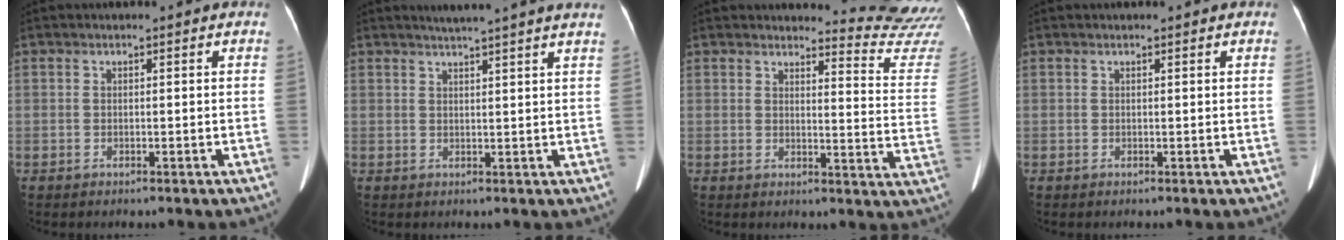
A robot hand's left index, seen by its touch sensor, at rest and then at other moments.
{"total": 9.1, "force": [8.0, -1.0, 4.2], "torque": [-0.058, -0.005, 0.084]}
{"total": 12.7, "force": [12.7, -1.3, 0.2], "torque": [0.014, -0.161, 0.113]}
{"total": 1.1, "force": [0.8, 0.4, 0.6], "torque": [-0.003, 0.003, 0.008]}